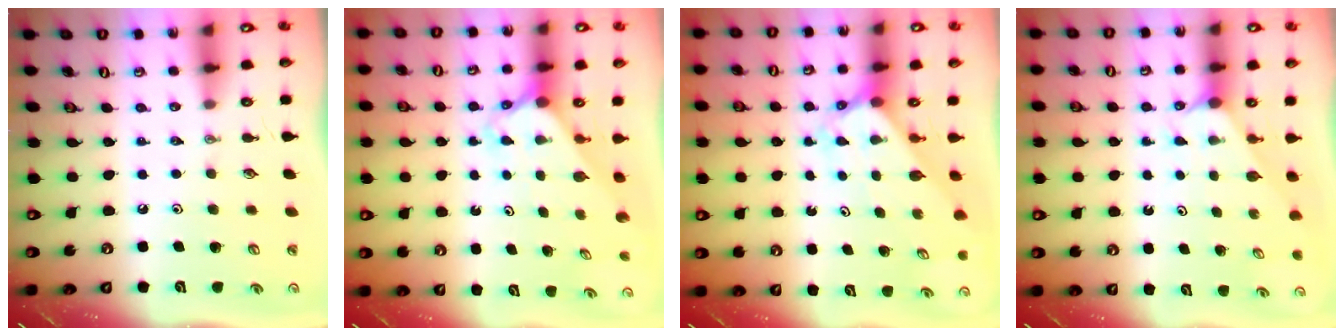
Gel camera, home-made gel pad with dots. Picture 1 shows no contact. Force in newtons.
{"total": 2.3, "press": 2.3, "slide": 0.1}
{"total": 3.0, "press": 2.9, "slide": 0.4}
{"total": 2.0, "press": 2.0, "slide": 0.3}